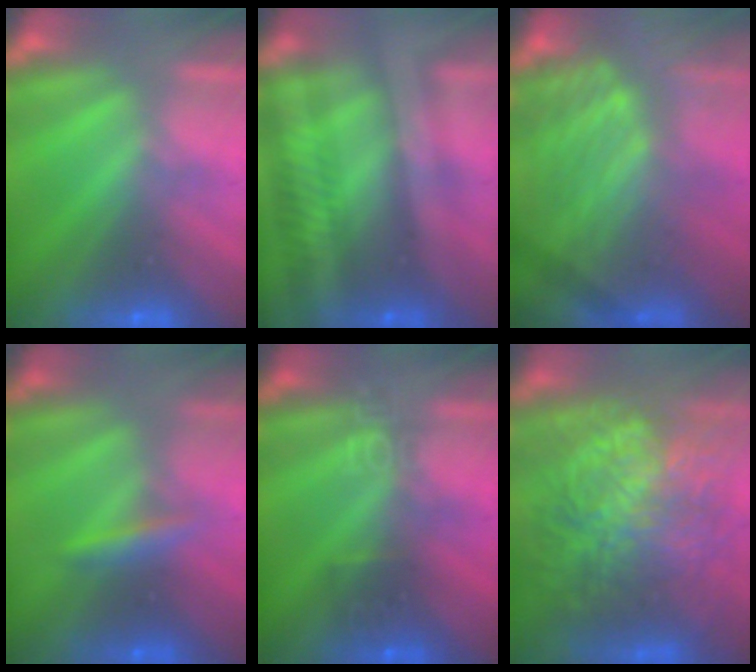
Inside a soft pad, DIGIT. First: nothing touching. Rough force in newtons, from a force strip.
{"total": 2.4}
{"total": 3.4}
{"total": 2.4}
{"total": 3.5}
{"total": 9.5}